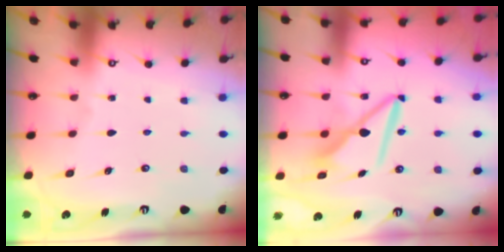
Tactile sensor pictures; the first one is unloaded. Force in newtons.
{"total": 8.7, "press": 8.7, "slide": 0.9}